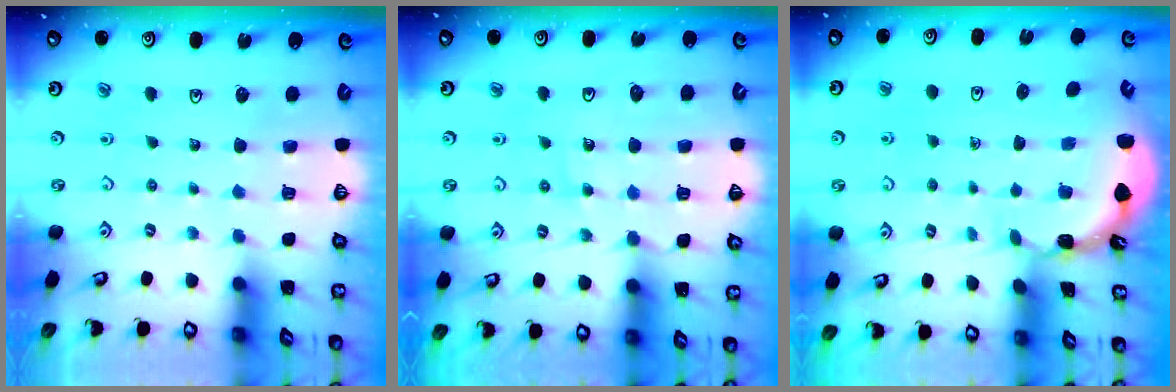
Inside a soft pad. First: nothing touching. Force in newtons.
{"total": 12.5, "press": 12.0, "slide": 3.4}
{"total": 1.6, "press": 1.5, "slide": 0.3}